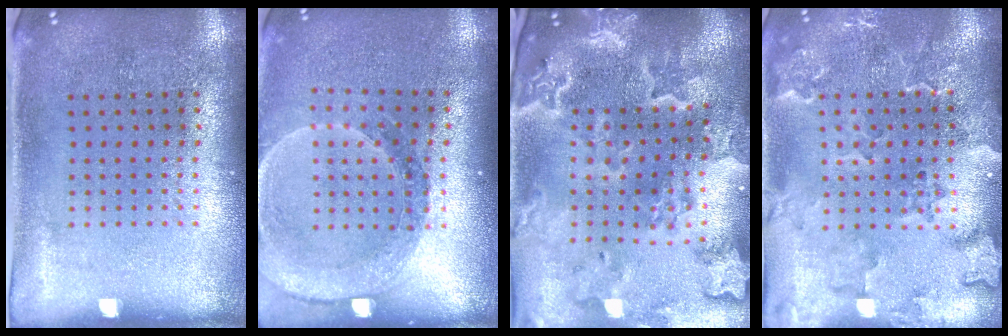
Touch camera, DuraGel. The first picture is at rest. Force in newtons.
{"total": 1.6, "press": 1.6, "slide": 0.2}
{"total": 4.4, "press": 3.6, "slide": 2.5}
{"total": 2.3, "press": 2.1, "slide": 0.8}